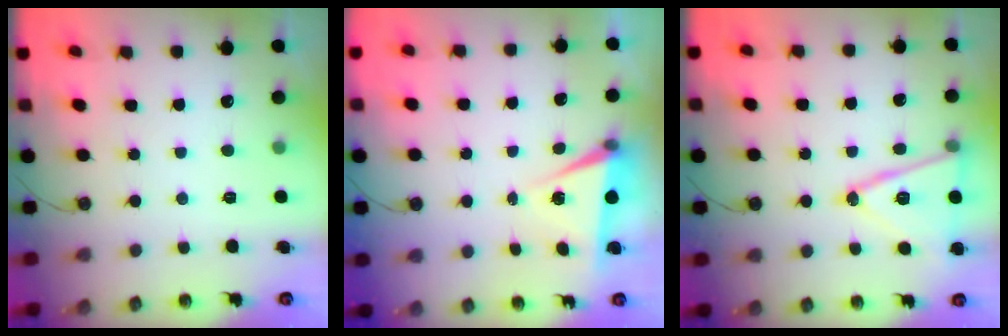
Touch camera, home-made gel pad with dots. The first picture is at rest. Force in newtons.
{"total": 5.6, "press": 3.7, "slide": 4.3}
{"total": 15.4, "press": 15.0, "slide": 3.4}